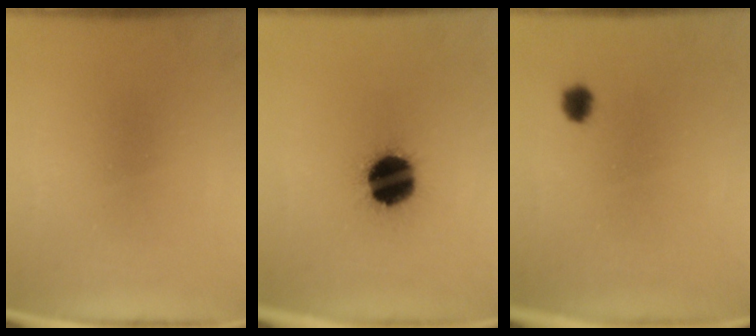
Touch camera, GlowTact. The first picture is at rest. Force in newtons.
{"total": 16.1}
{"total": 2.1}